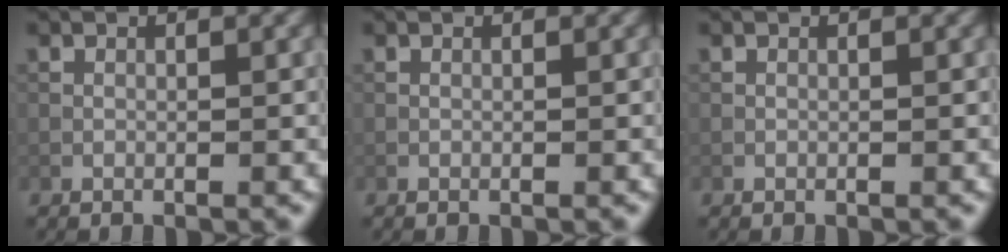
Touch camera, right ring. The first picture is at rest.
{"total": 0.0}
{"total": 0.0}